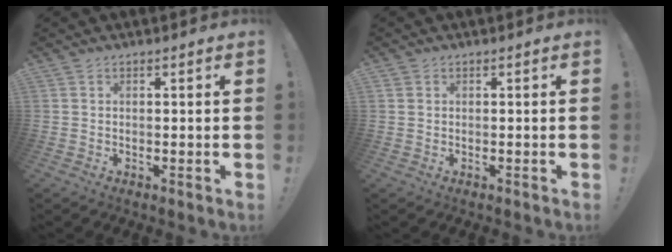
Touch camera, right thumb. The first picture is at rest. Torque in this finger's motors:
{"motor_torque": [0.08, -0.14, -0.04, 0.22, 0.01]}